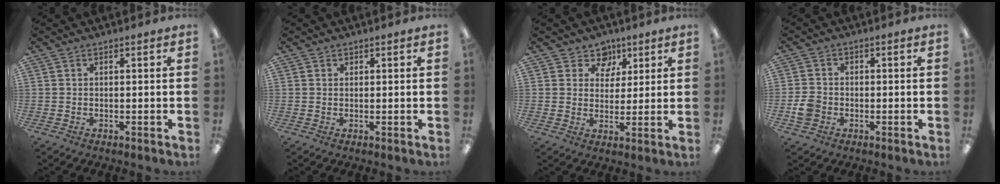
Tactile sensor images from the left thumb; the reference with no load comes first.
{"total": 0.6, "force": [0.4, 0.4, -0.1], "torque": [0.002, 0.001, 0.008]}
{"total": 6.7, "force": [3.9, 5.4, 0.9], "torque": [-0.014, -0.023, 0.070]}
{"total": 4.4, "force": [-1.4, 3.7, 2.0], "torque": [-0.037, 0.008, -0.025]}